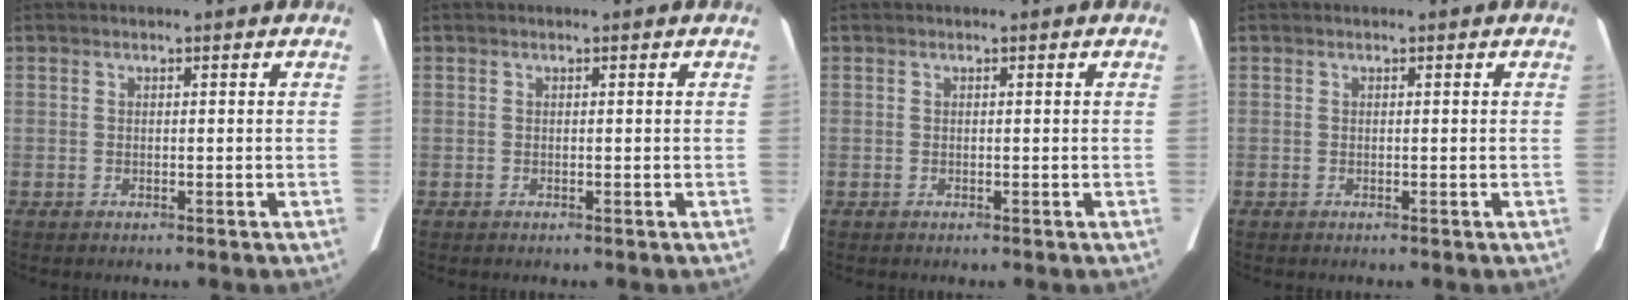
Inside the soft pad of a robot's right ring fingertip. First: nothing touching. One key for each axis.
{"total": 0.0}
{"total": 0.0}
{"total": 0.0}